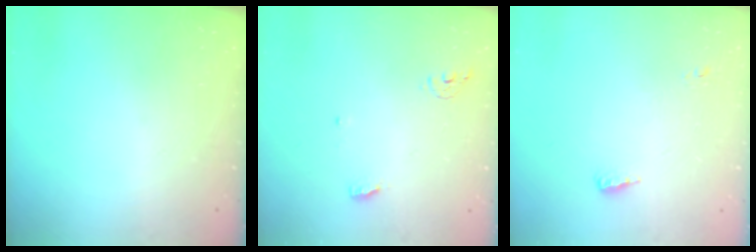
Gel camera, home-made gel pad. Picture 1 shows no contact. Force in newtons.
{"total": 4.7, "press": 4.7, "slide": 0.4}
{"total": 4.9, "press": 4.6, "slide": 1.5}